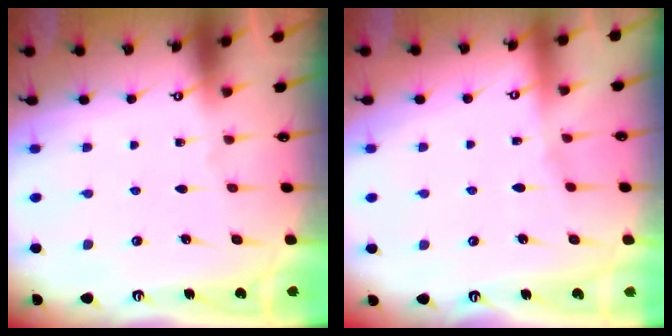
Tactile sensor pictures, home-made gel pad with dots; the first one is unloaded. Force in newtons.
{"total": 3.3, "press": 3.2, "slide": 0.6}